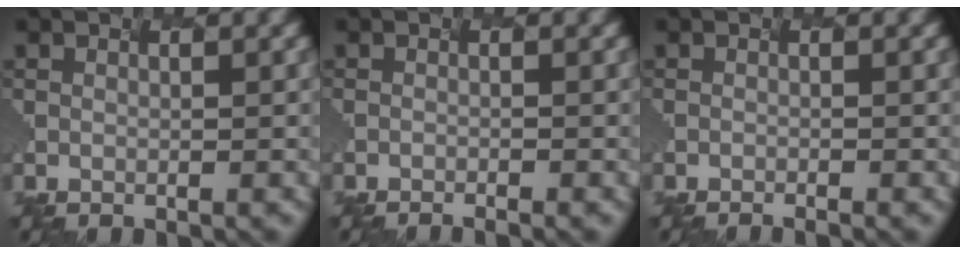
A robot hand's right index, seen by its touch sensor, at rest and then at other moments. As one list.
[{"total": 1.6, "force": [-1.6, -0.3, 0.4], "torque": [-0.004, 0.001, -0.009]}, {"total": 1.3, "force": [-1.2, -0.3, 0.4], "torque": [-0.002, -0.003, -0.004]}]